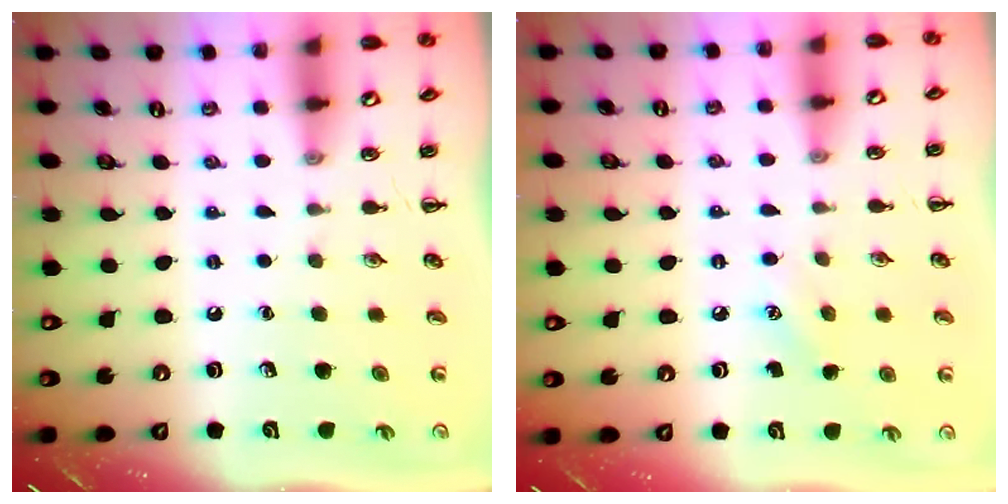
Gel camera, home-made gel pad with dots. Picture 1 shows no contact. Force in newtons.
{"total": 5.9, "press": 5.7, "slide": 1.5}